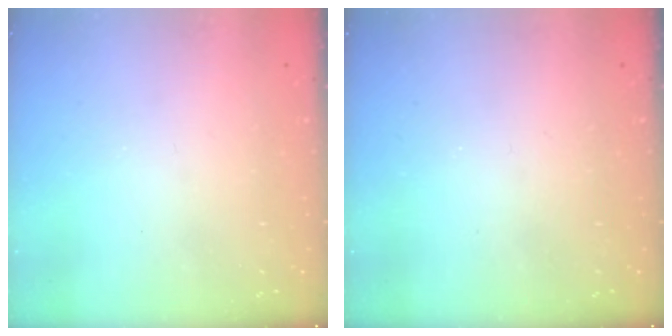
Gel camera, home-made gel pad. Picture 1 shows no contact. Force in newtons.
{"total": 0.0}